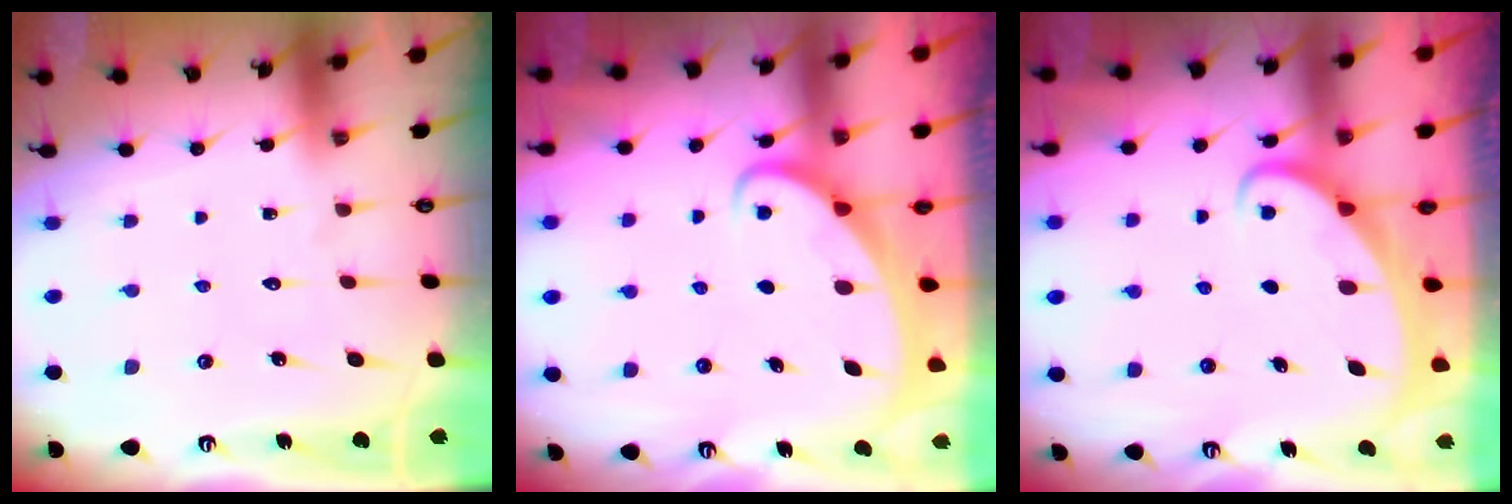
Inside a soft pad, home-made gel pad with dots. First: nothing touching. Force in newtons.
{"total": 2.0, "press": 2.0, "slide": 0.1}
{"total": 2.1, "press": 2.1, "slide": 0.0}